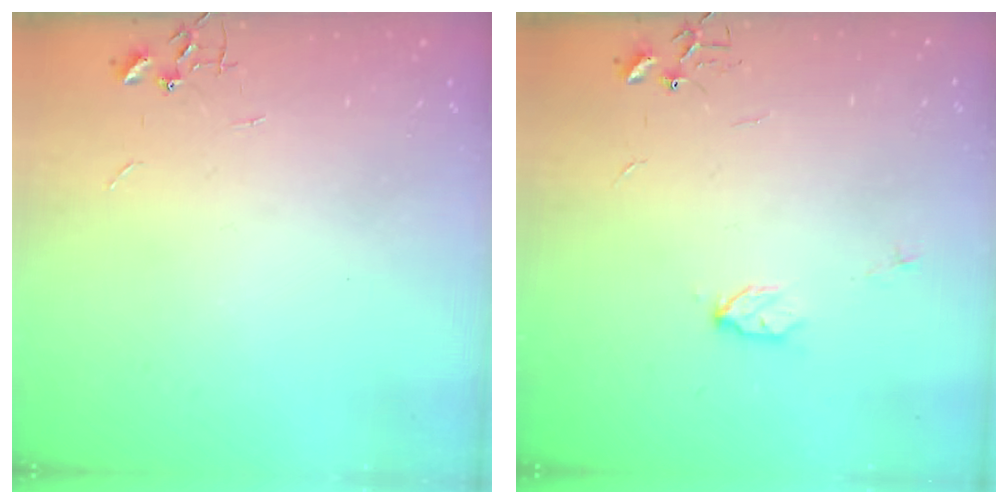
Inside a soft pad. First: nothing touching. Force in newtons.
{"total": 4.3, "press": 4.2, "slide": 0.5}